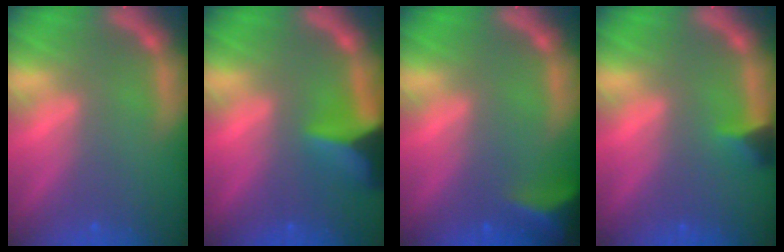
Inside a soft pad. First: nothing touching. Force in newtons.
{"total": 6.5}
{"total": 5.4}
{"total": 1.9}